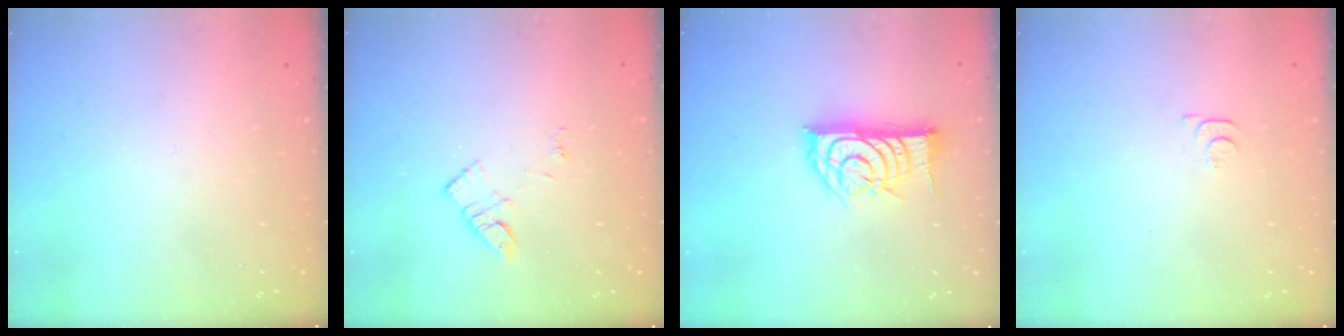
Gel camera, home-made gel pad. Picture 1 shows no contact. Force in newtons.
{"total": 5.8, "press": 5.8, "slide": 0.6}
{"total": 15.6, "press": 15.6, "slide": 0.3}
{"total": 7.2, "press": 7.1, "slide": 0.8}